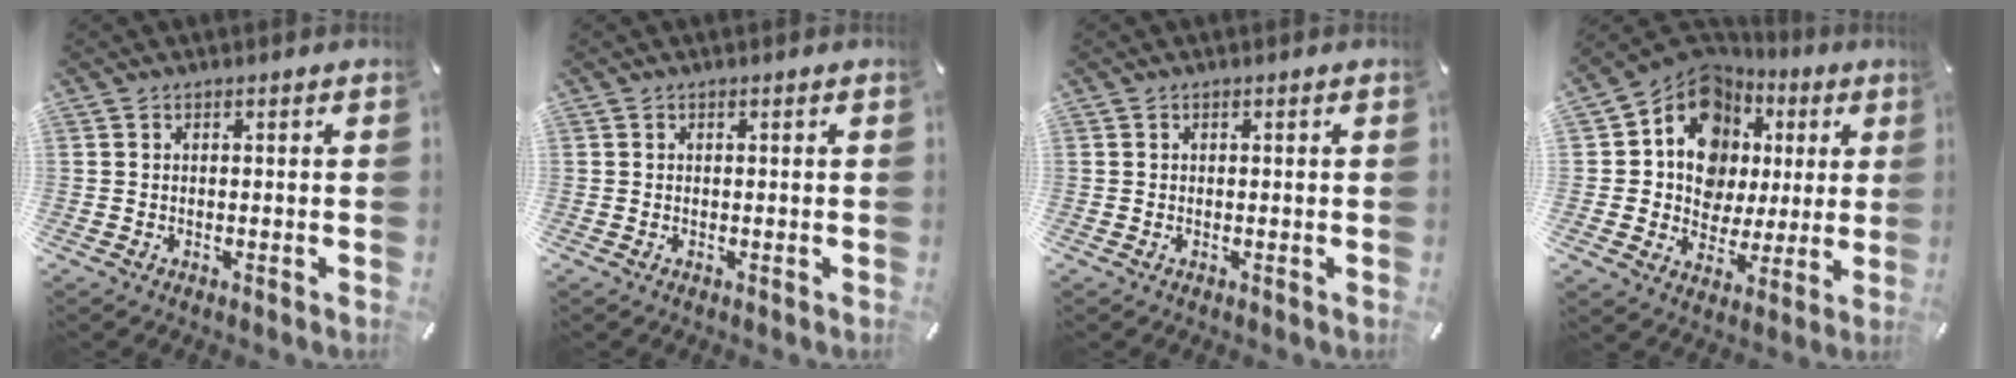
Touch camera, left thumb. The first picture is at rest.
{"total": 0.0}
{"total": 0.0}
{"total": 13.1, "force": [4.4, 11.3, 5.0], "torque": [-0.083, -0.045, 0.086]}